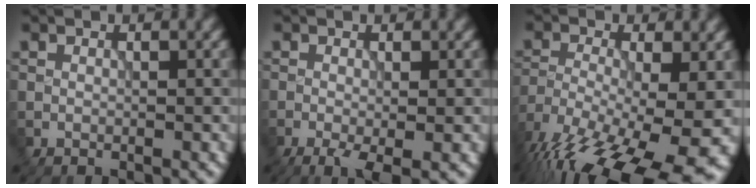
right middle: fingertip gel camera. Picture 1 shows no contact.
{"total": 3.1, "force": [-1.3, 0.7, 2.8], "torque": [-0.050, -0.008, -0.024]}
{"total": 16.0, "force": [-9.7, 5.4, 11.6], "torque": [-0.219, -0.026, -0.146]}